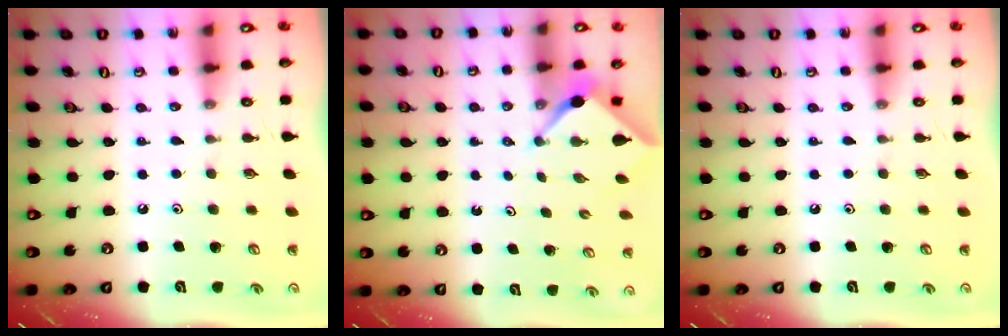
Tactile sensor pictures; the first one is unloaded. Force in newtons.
{"total": 2.4, "press": 2.4, "slide": 0.2}
{"total": 0.0}